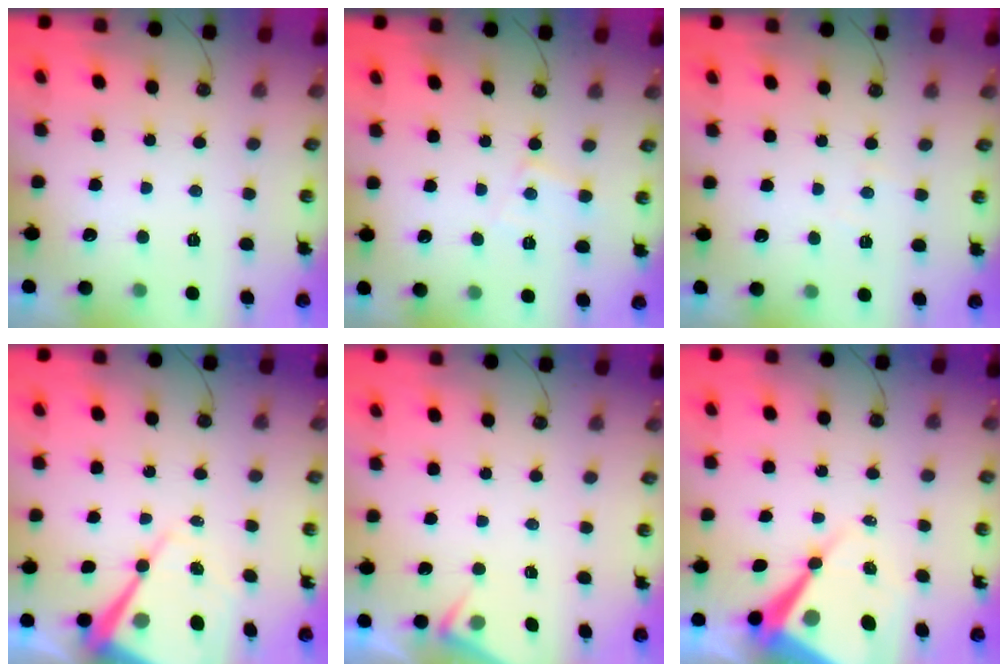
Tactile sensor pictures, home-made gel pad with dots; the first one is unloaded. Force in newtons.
{"total": 6.8, "press": 6.7, "slide": 0.7}
{"total": 3.5, "press": 3.5, "slide": 0.3}
{"total": 14.1, "press": 14.0, "slide": 1.1}
{"total": 3.7, "press": 3.6, "slide": 0.5}
{"total": 13.4, "press": 13.3, "slide": 1.4}